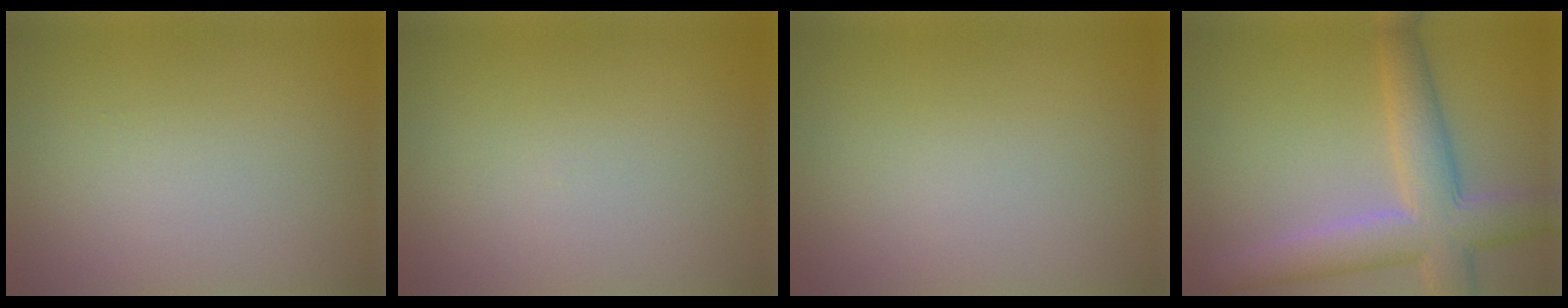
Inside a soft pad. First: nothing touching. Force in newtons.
{"total": 0.0}
{"total": 0.0}
{"total": 7.4, "press": 7.4, "slide": 0.3}